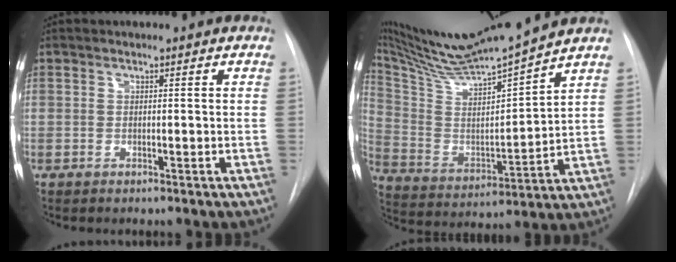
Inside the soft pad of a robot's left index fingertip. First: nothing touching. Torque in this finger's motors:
{"motor_torque": [0.88, -1.26, 0.21, 0.11]}